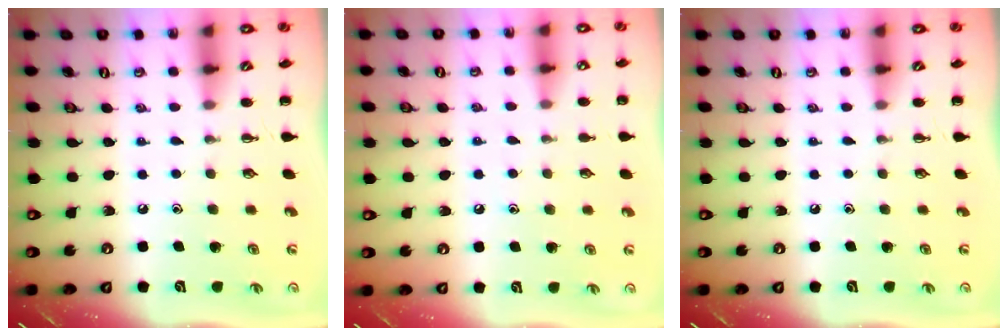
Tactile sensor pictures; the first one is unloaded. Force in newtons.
{"total": 5.3, "press": 5.1, "slide": 1.4}
{"total": 0.0}